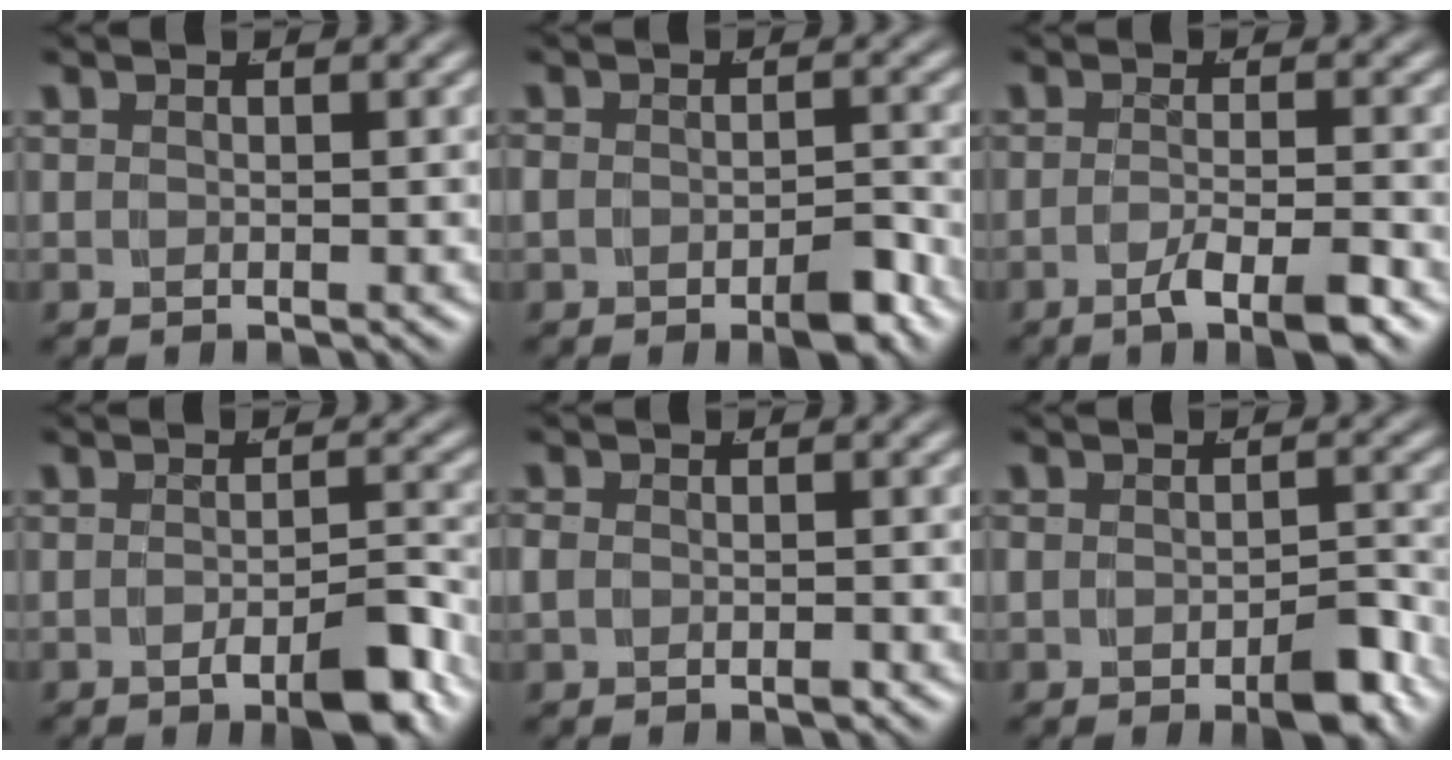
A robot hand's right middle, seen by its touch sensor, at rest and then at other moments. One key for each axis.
{"total": 2.9, "fx": -1.7, "fy": 1.2, "fz": 2.0, "tx": -0.036, "ty": -0.005, "tz": -0.029}
{"total": 4.0, "fx": -2.6, "fy": 0.2, "fz": 3.1, "tx": -0.051, "ty": -0.012, "tz": -0.040}
{"total": 4.2, "fx": -2.5, "fy": 0.9, "fz": 3.2, "tx": -0.040, "ty": 0.000, "tz": -0.043}
{"total": 1.2, "fx": -0.5, "fy": 0.8, "fz": 0.8, "tx": -0.023, "ty": -0.005, "tz": -0.006}
{"total": 3.3, "fx": -1.8, "fy": 1.4, "fz": 2.4, "tx": -0.037, "ty": -0.006, "tz": -0.029}